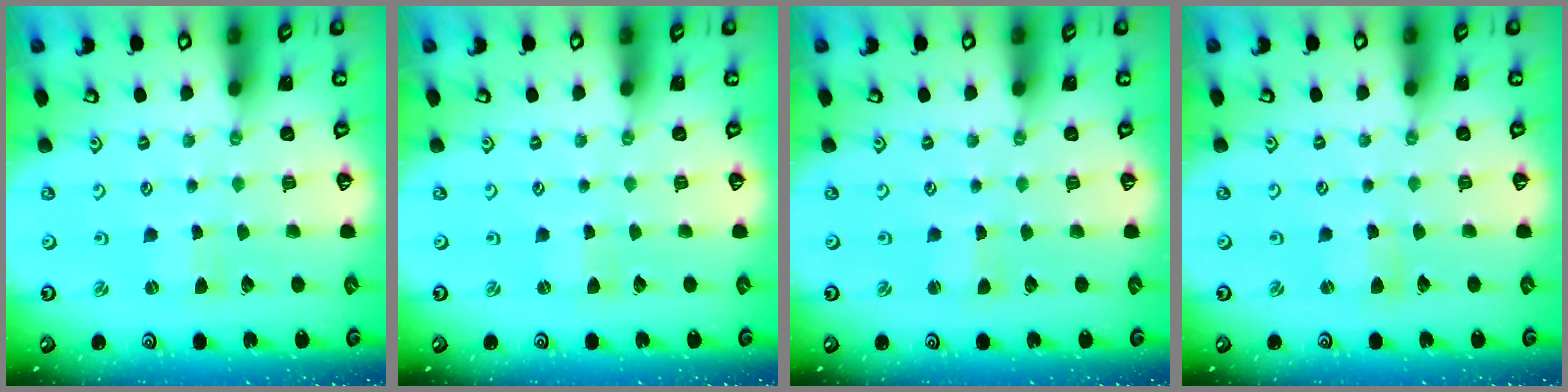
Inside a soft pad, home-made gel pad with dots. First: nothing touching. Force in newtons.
{"total": 0.0}
{"total": 1.1, "press": 1.1, "slide": 0.2}
{"total": 1.3, "press": 1.3, "slide": 0.1}